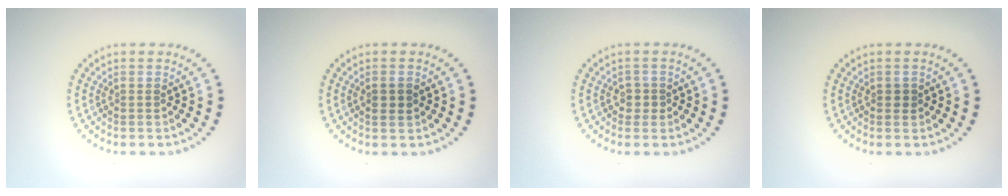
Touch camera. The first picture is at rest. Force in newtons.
{"total": 1.4, "press": 1.4, "slide": 0.2}
{"total": 1.1, "press": 0.9, "slide": 0.6}
{"total": 0.9, "press": 0.9, "slide": 0.1}